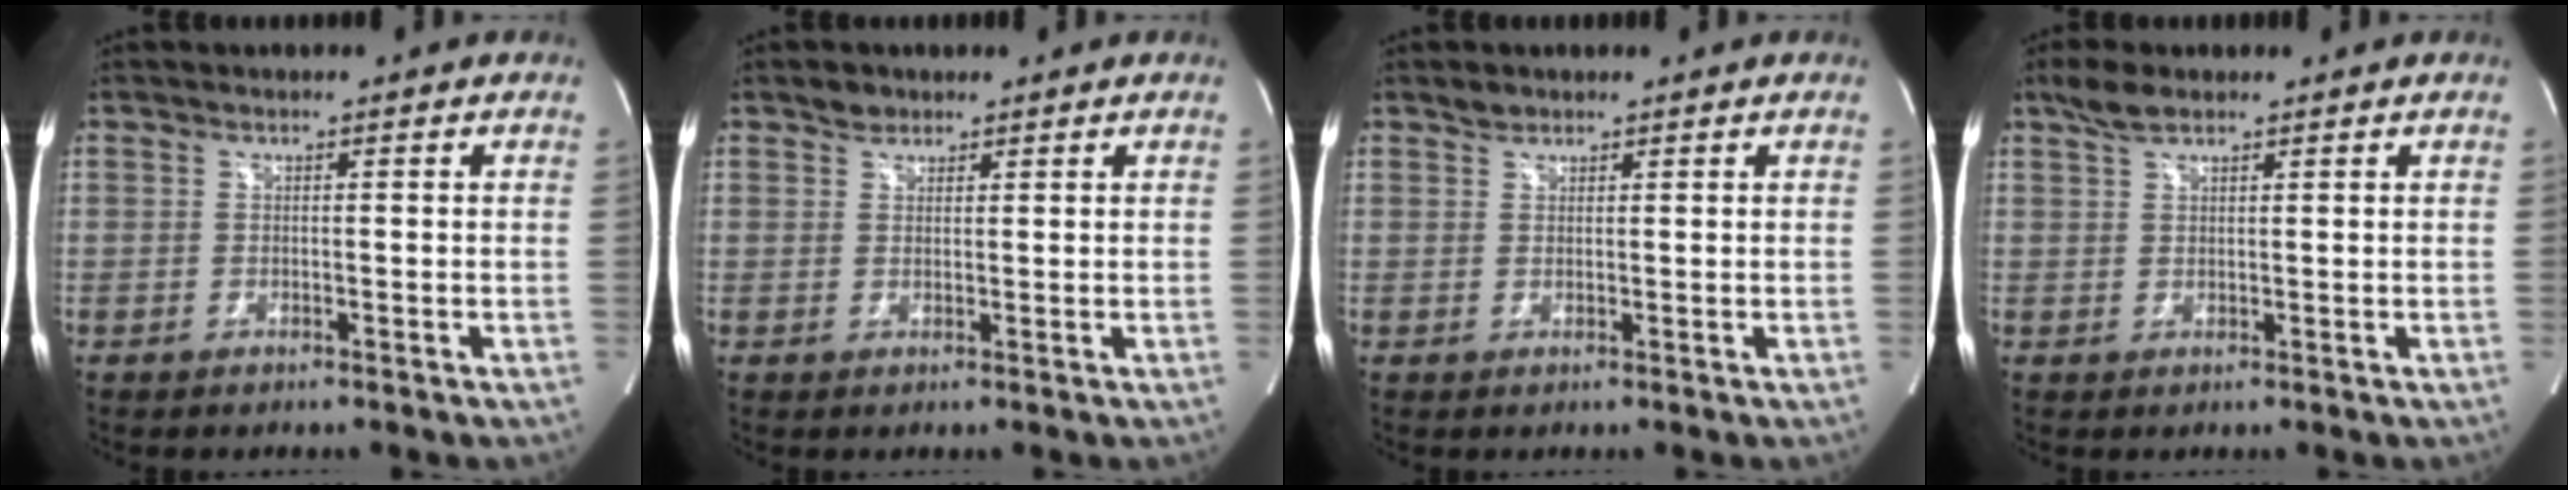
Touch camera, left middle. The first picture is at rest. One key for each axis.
{"total": 1.7, "fx": 1.4, "fy": 1.1, "fz": 0.2, "tx": -0.005, "ty": 0.002, "tz": 0.022}
{"total": 1.2, "fx": 1.1, "fy": 0.6, "fz": 0.1, "tx": -0.004, "ty": 0.002, "tz": 0.020}
{"total": 3.0, "fx": 2.4, "fy": 1.0, "fz": 1.6, "tx": -0.042, "ty": 0.008, "tz": 0.050}